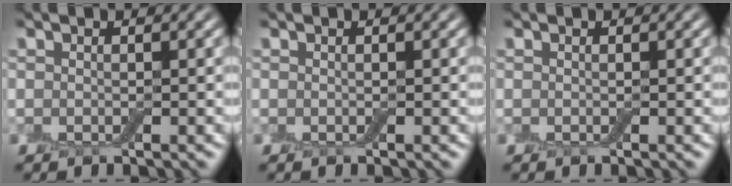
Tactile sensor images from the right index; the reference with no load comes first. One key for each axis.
{"total": 0.0}
{"total": 0.0}